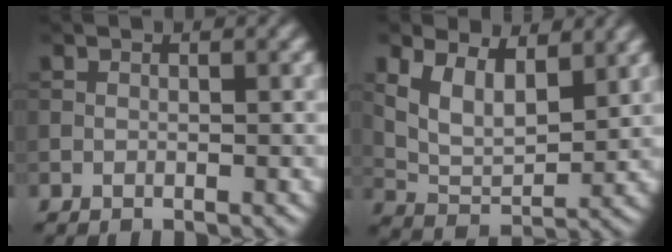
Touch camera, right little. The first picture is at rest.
{"total": 5.7, "force": [2.7, 3.3, 3.8], "torque": [-0.081, -0.012, 0.049]}